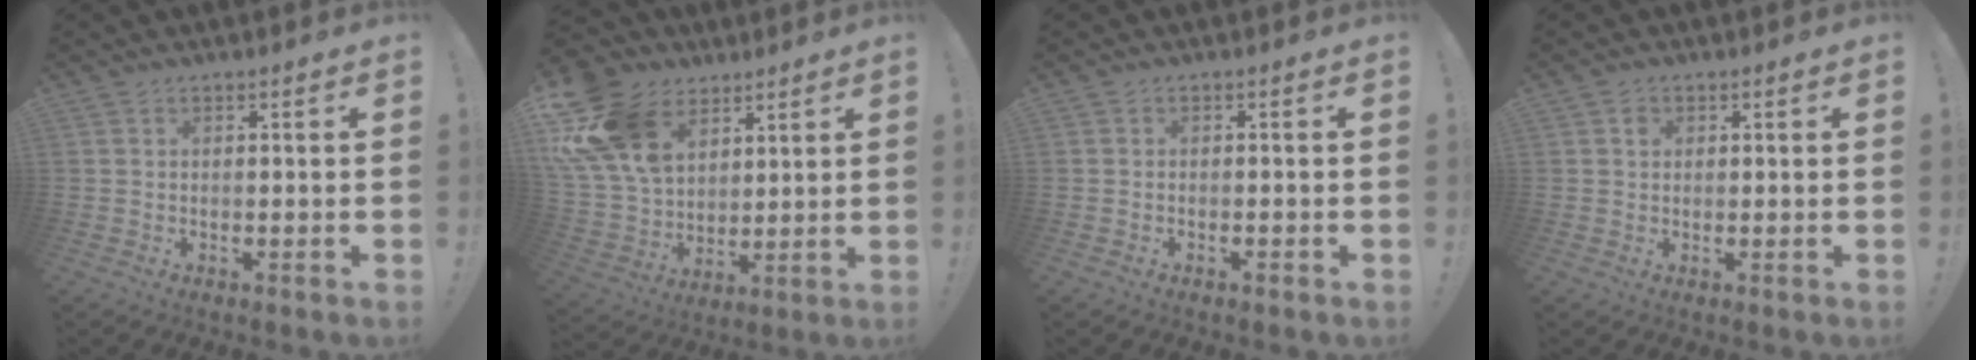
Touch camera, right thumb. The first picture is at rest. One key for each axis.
{"total": 19.9, "fx": 9.3, "fy": 13.9, "fz": 10.9, "tx": -0.210, "ty": -0.045, "tz": 0.180}
{"total": 1.1, "fx": -0.9, "fy": 0.2, "fz": 0.5, "tx": -0.011, "ty": 0.003, "tz": -0.016}
{"total": 1.6, "fx": 0.3, "fy": 1.5, "fz": 0.4, "tx": 0.003, "ty": 0.000, "tz": 0.003}